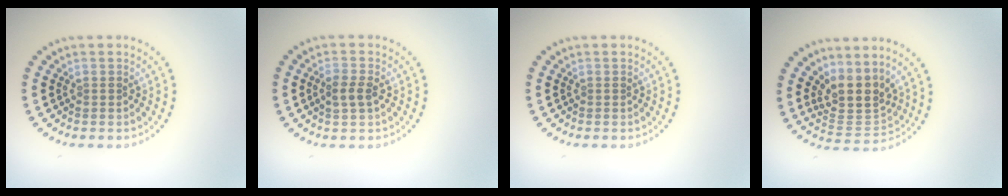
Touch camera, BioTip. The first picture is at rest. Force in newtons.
{"total": 1.7, "press": 1.7, "slide": 0.3}
{"total": 0.0}
{"total": 3.8, "press": 2.9, "slide": 2.5}